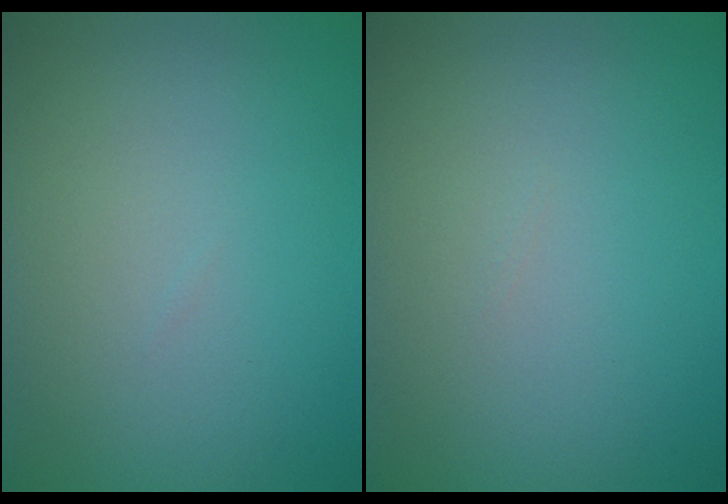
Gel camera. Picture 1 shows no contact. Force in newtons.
{"total": 0.0}